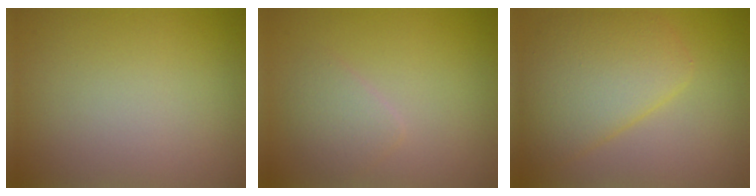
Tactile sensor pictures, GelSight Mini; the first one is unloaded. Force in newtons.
{"total": 2.0, "press": 2.0, "slide": 0.0}
{"total": 6.1, "press": 6.1, "slide": 0.1}